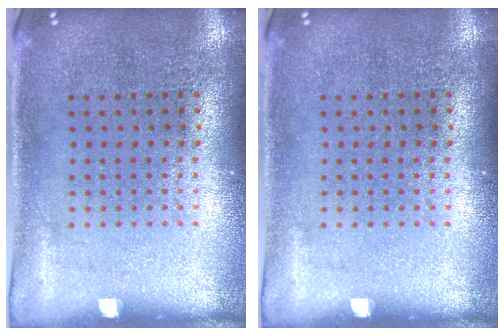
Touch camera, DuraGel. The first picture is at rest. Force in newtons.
{"total": 0.0}